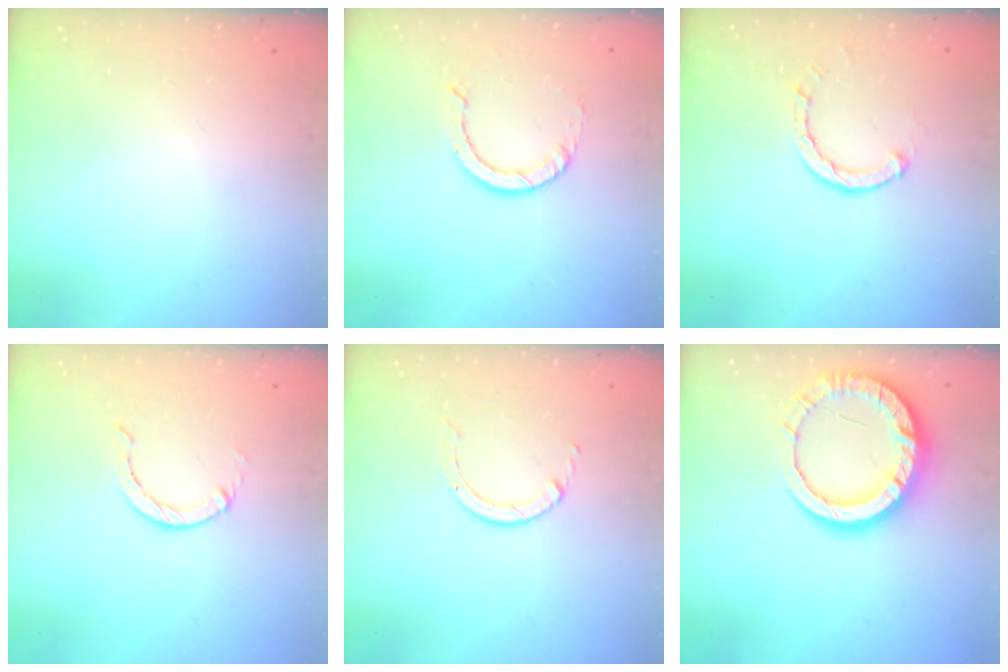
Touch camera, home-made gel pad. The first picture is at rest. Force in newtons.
{"total": 2.9, "press": 2.9, "slide": 0.2}
{"total": 2.6, "press": 2.6, "slide": 0.3}
{"total": 0.6, "press": 0.6, "slide": 0.2}
{"total": 1.4, "press": 1.4, "slide": 0.1}
{"total": 15.6, "press": 15.5, "slide": 1.4}